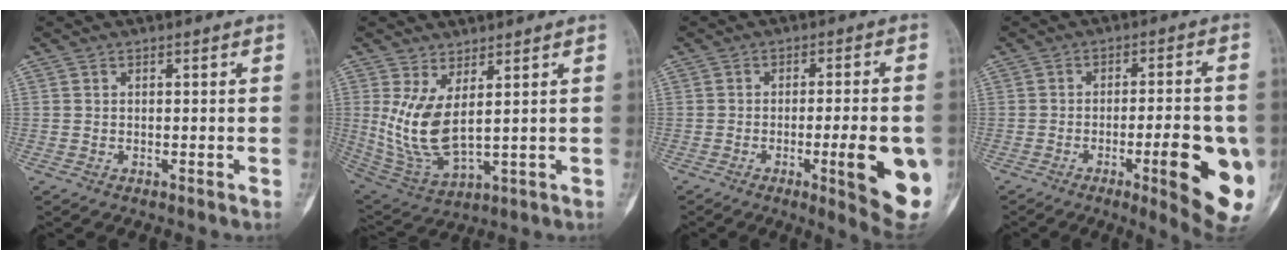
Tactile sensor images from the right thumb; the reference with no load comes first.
{"total": 10.5, "force": [2.5, 4.0, 9.4], "torque": [-0.199, -0.031, 0.068]}
{"total": 13.5, "force": [-3.7, 2.6, 12.7], "torque": [-0.159, -0.008, -0.044]}
{"total": 15.4, "force": [-4.6, 3.5, 14.3], "torque": [-0.172, 0.000, -0.056]}